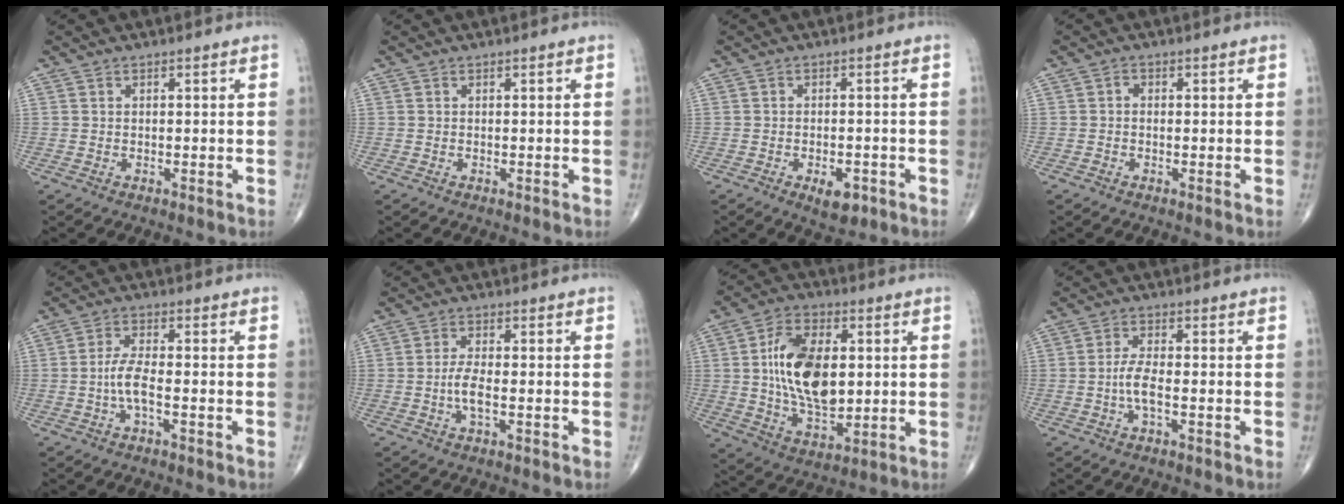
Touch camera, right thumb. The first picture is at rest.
{"total": 0.0}
{"total": 4.6, "force": [-2.2, 2.3, 3.4], "torque": [-0.042, 0.004, -0.026]}
{"total": 1.0, "force": [-0.1, 0.7, 0.7], "torque": [-0.004, 0.002, -0.008]}
{"total": 4.4, "force": [-1.3, 1.1, 4.1], "torque": [-0.092, 0.010, -0.028]}
{"total": 3.7, "force": [-0.9, 1.0, 3.4], "torque": [-0.076, 0.003, -0.020]}
{"total": 16.8, "force": [1.5, 9.5, 13.8], "torque": [-0.224, -0.009, 0.030]}
{"total": 3.9, "force": [-1.1, 1.0, 3.6], "torque": [-0.082, 0.005, -0.023]}